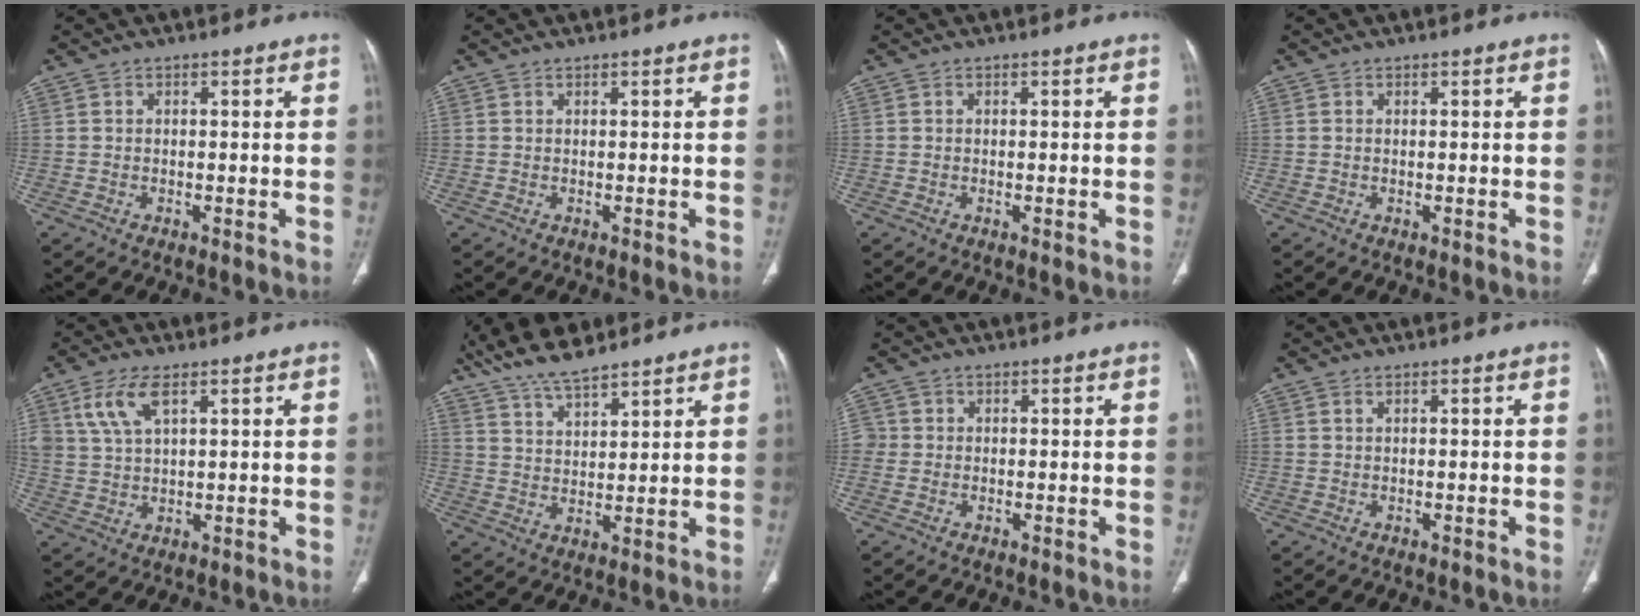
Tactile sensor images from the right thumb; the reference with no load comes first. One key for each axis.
{"total": 0.0}
{"total": 0.0}
{"total": 0.0}
{"total": 6.8, "fx": 3.4, "fy": 2.9, "fz": 5.1, "tx": -0.109, "ty": -0.008, "tz": 0.072}
{"total": 10.4, "fx": 8.6, "fy": 2.8, "fz": 5.1, "tx": -0.084, "ty": -0.033, "tz": 0.164}
{"total": 1.7, "fx": -0.1, "fy": 1.7, "fz": 0.3, "tx": 0.008, "ty": 0.006, "tz": -0.005}
{"total": 0.0}